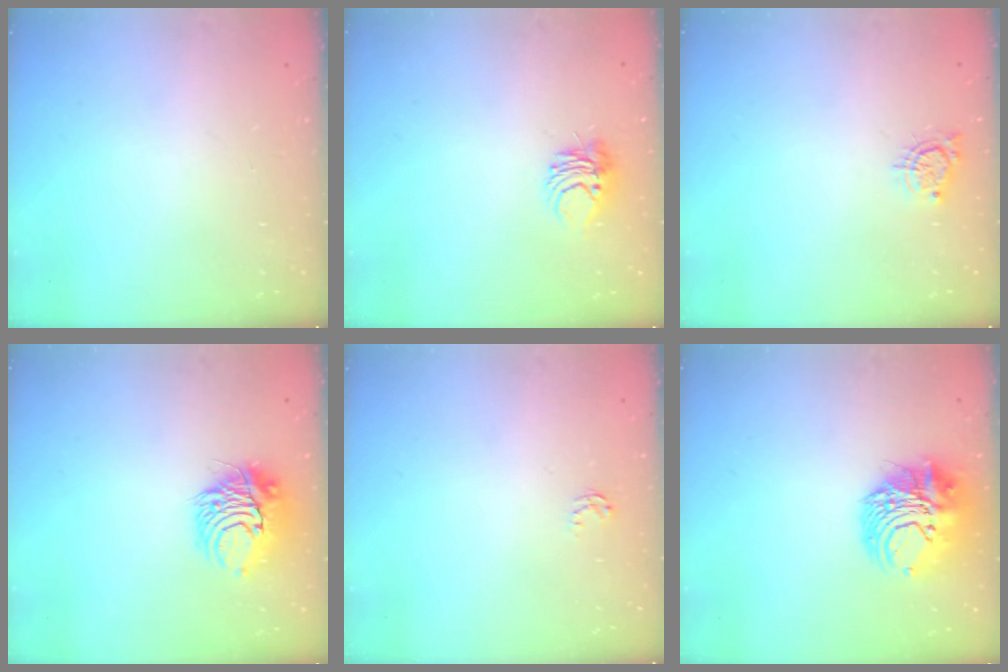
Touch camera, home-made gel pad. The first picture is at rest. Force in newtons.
{"total": 6.0, "press": 6.0, "slide": 0.6}
{"total": 4.8, "press": 4.8, "slide": 0.5}
{"total": 10.0, "press": 10.0, "slide": 0.2}
{"total": 2.6, "press": 2.6, "slide": 0.4}
{"total": 12.3, "press": 12.2, "slide": 1.6}